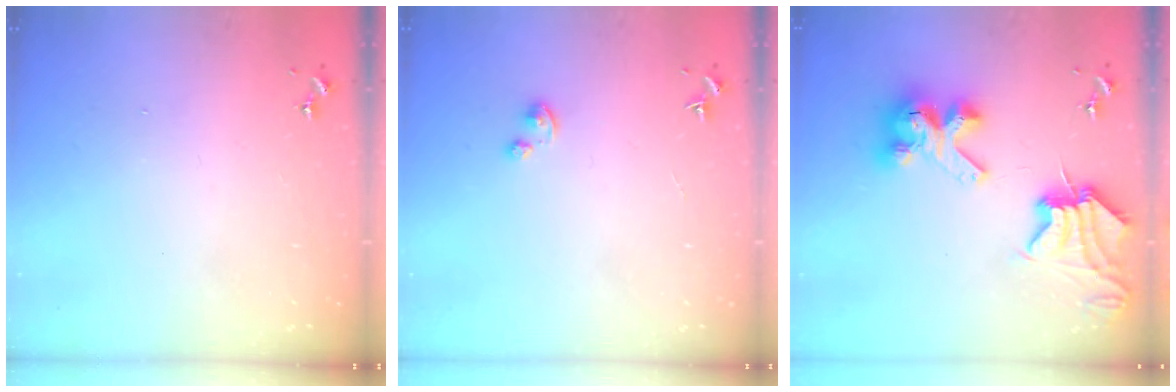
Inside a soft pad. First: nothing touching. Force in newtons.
{"total": 2.5, "press": 2.5, "slide": 0.2}
{"total": 11.1, "press": 11.1, "slide": 0.6}